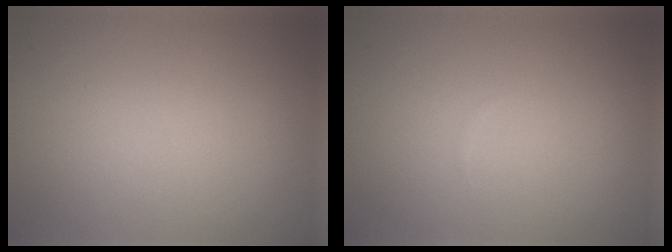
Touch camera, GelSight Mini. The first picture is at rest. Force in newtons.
{"total": 0.0}